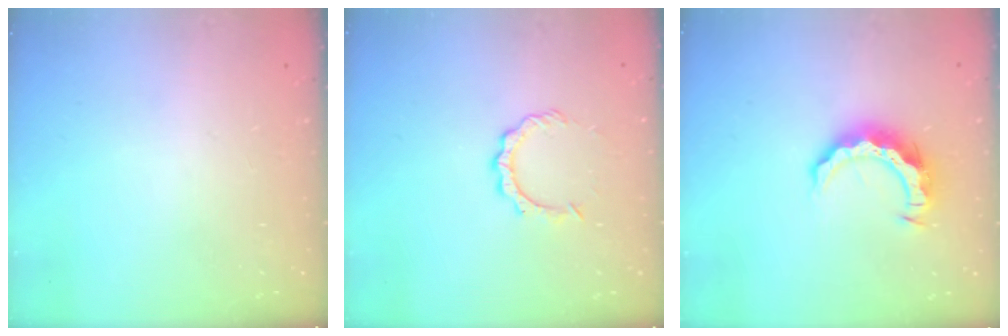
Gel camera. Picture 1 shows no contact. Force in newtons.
{"total": 4.8, "press": 4.8, "slide": 0.4}
{"total": 9.5, "press": 9.5, "slide": 0.8}